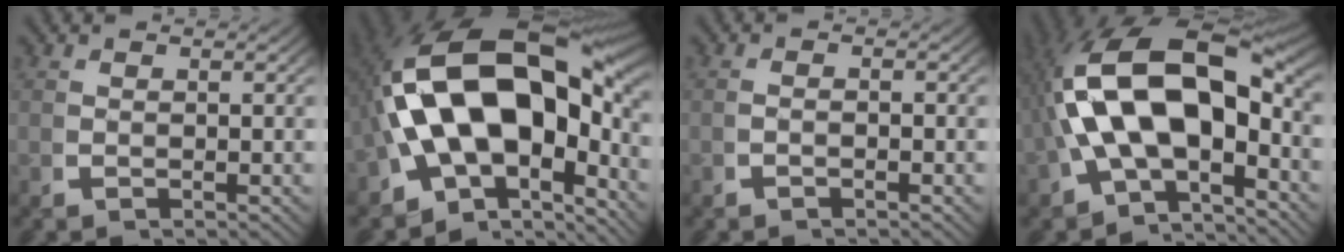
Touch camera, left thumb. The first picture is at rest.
{"total": 23.5, "force": [-0.3, 14.8, 18.2], "torque": [-0.337, -0.055, 0.015]}
{"total": 0.8, "force": [-0.7, 0.0, 0.2], "torque": [-0.004, 0.002, -0.015]}
{"total": 17.5, "force": [-0.3, 10.6, 13.9], "torque": [-0.284, -0.042, 0.013]}